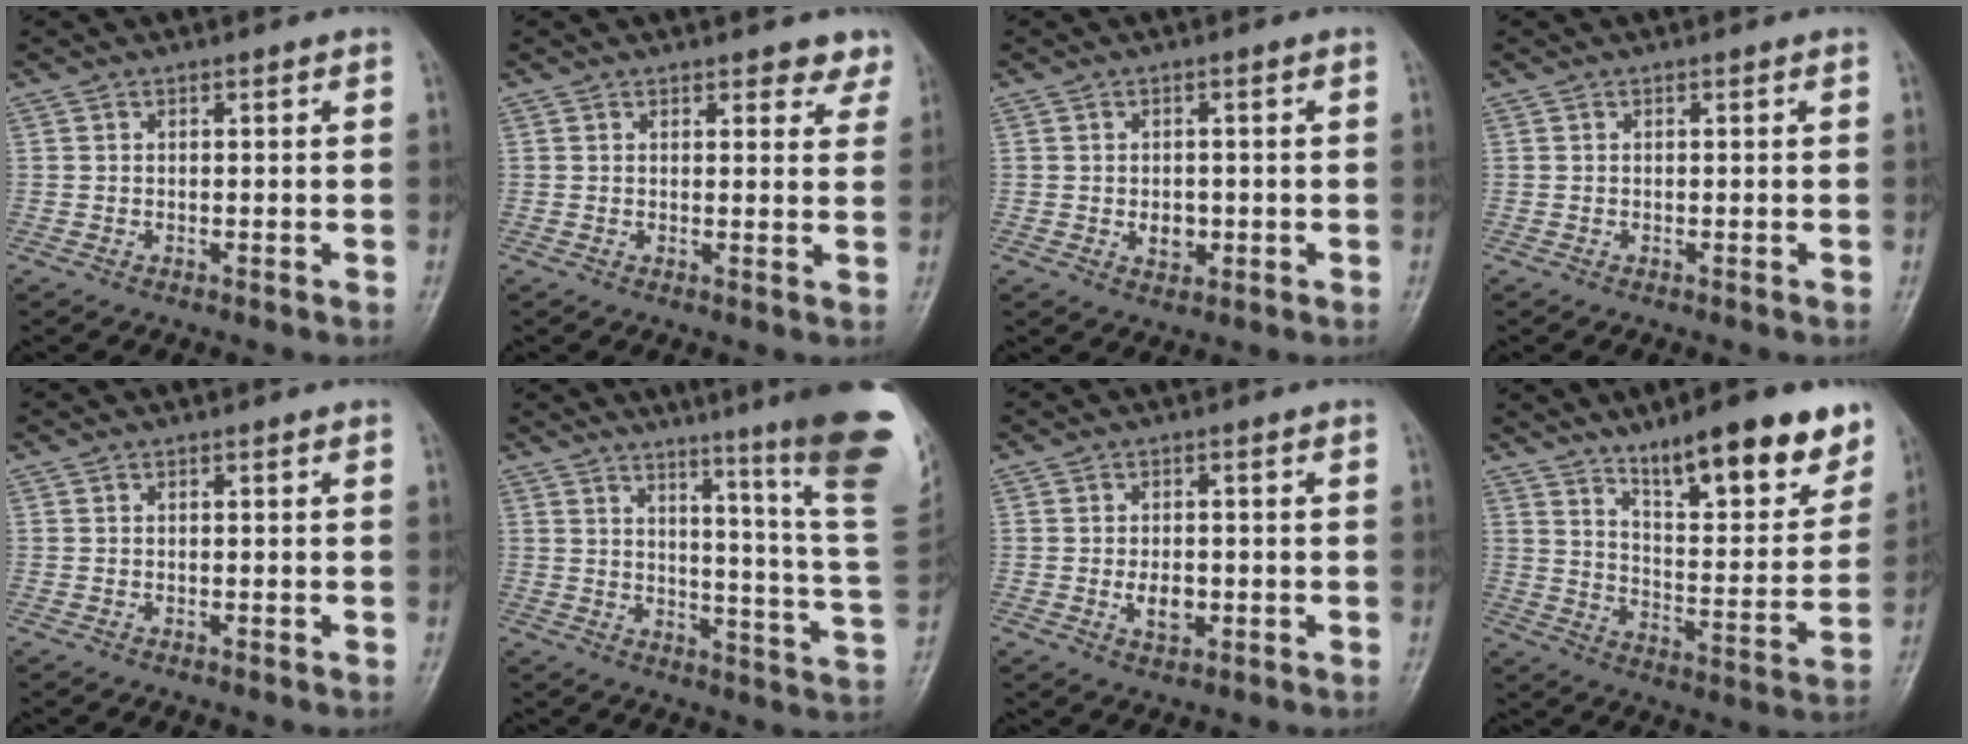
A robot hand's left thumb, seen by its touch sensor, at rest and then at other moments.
{"total": 4.3, "force": [3.6, 2.0, 1.5], "torque": [0.015, -0.018, 0.033]}
{"total": 3.4, "force": [-0.5, 2.5, 2.3], "torque": [-0.023, 0.001, -0.003]}
{"total": 0.0}
{"total": 0.0}
{"total": 23.5, "force": [14.4, 0.7, 18.5], "torque": [-0.218, -0.103, 0.183]}
{"total": 4.1, "force": [-0.8, 2.5, 3.1], "torque": [-0.047, -0.001, -0.009]}
{"total": 19.0, "force": [12.6, 5.4, 13.1], "torque": [-0.146, -0.068, 0.199]}